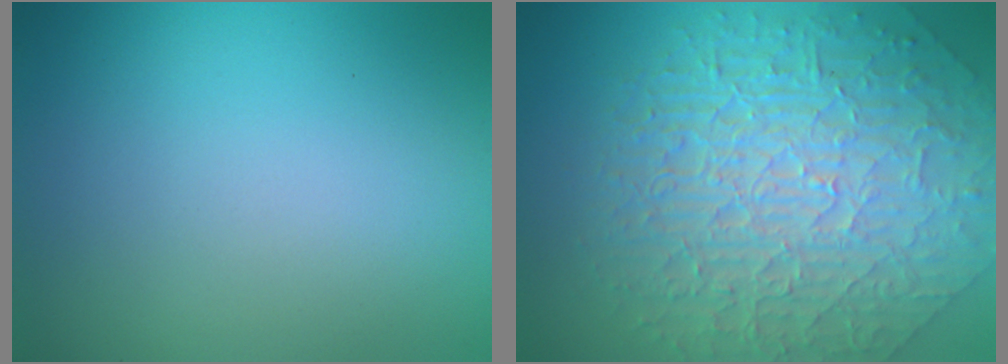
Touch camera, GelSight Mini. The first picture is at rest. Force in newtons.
{"total": 10.0, "press": 6.7, "slide": 7.5}